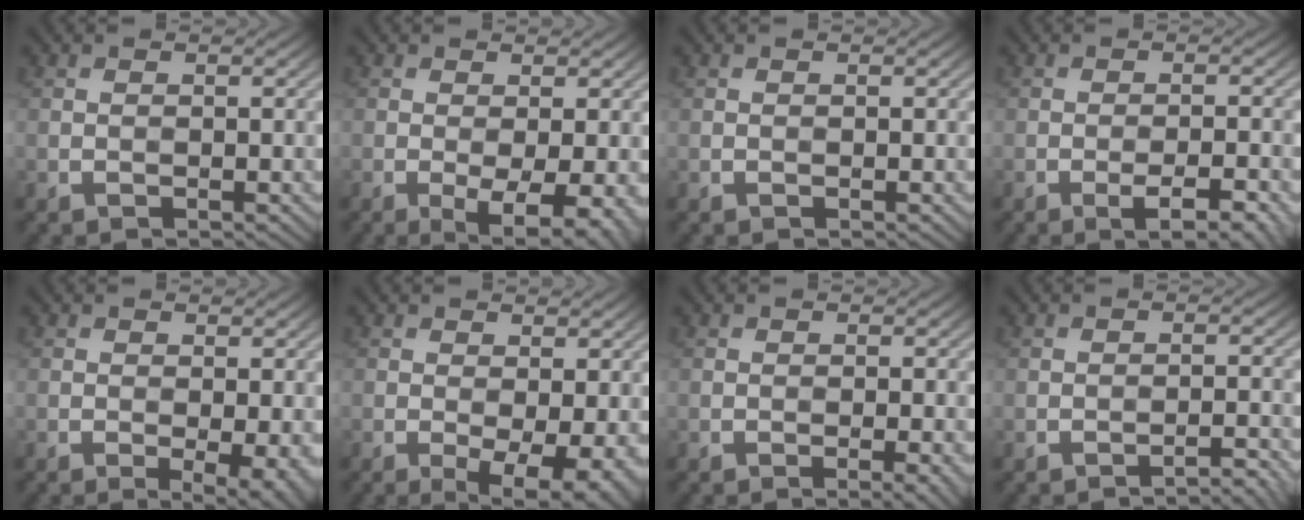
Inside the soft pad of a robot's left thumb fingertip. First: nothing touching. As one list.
[{"total": 5.1, "force": [-1.7, 1.6, 4.6], "torque": [-0.072, -0.009, -0.022]}, {"total": 0.0}, {"total": 5.5, "force": [-2.9, 1.3, 4.5], "torque": [-0.069, 0.005, -0.034]}, {"total": 3.5, "force": [-0.9, 1.1, 3.2], "torque": [-0.048, -0.007, -0.012]}, {"total": 6.1, "force": [-1.6, 2.4, 5.3], "torque": [-0.080, -0.011, -0.019]}, {"total": 2.0, "force": [-0.8, 0.2, 1.8], "torque": [-0.025, 0.001, -0.013]}, {"total": 2.5, "force": [-2.1, 0.2, 1.3], "torque": [-0.012, 0.010, -0.035]}]